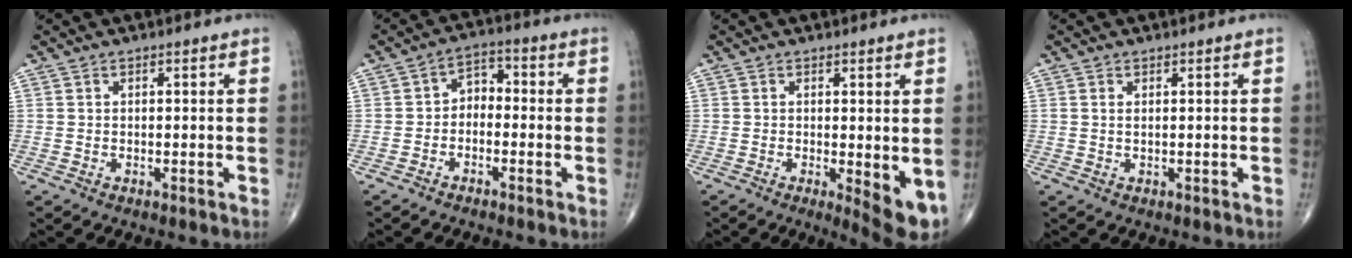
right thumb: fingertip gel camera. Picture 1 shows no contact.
{"total": 4.5, "force": [-1.3, 3.2, 2.9], "torque": [-0.028, 0.031, -0.036]}
{"total": 6.7, "force": [-1.0, 1.9, 6.4], "torque": [-0.086, -0.019, -0.011]}
{"total": 0.6, "force": [0.2, 0.2, 0.6], "torque": [-0.014, 0.001, 0.005]}